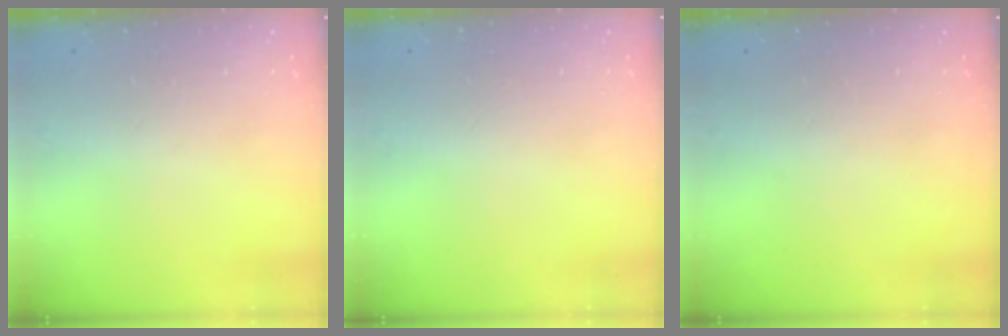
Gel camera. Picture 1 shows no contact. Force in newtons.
{"total": 0.0}
{"total": 0.0}